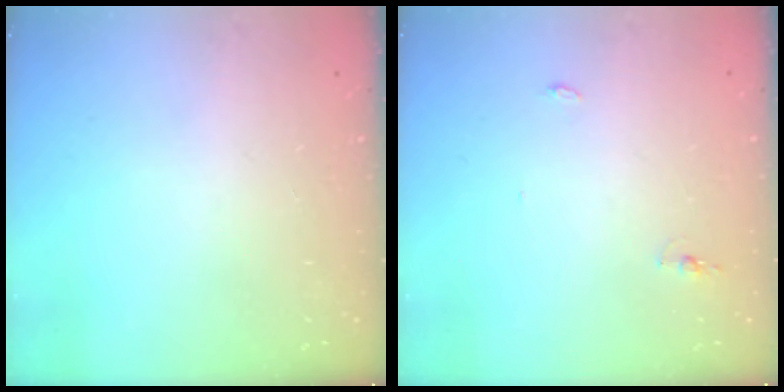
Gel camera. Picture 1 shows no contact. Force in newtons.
{"total": 7.7, "press": 4.4, "slide": 6.4}